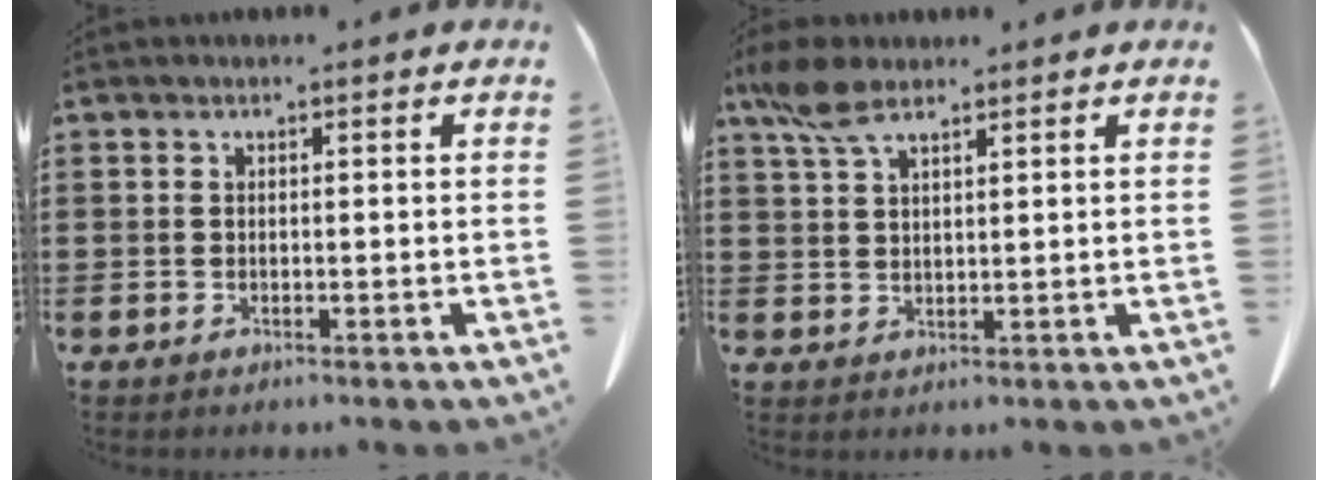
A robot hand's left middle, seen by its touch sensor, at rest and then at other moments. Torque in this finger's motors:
{"motor_torque": [1.19, 0.95, 0.12, 0.09]}